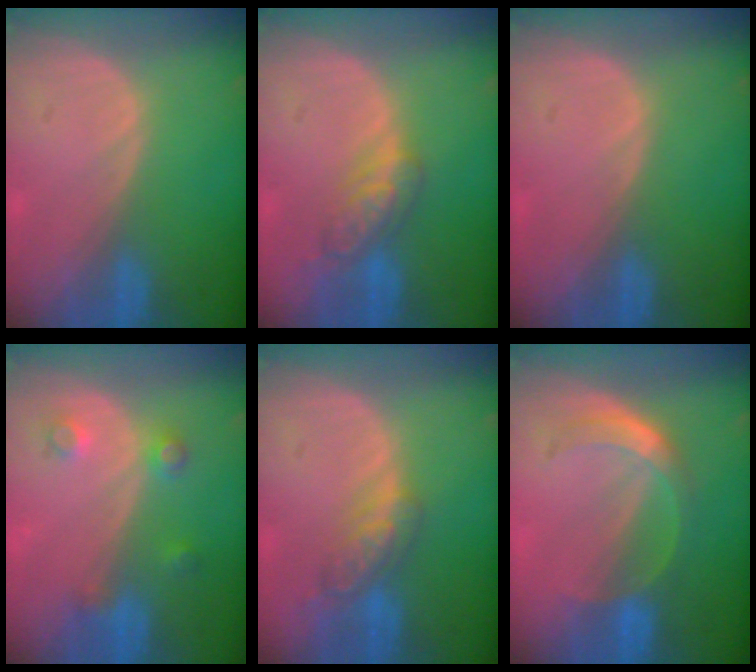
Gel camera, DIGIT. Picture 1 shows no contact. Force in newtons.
{"total": 5.2, "press": 5.1, "slide": 1.3}
{"total": 0.0}
{"total": 3.6, "press": 3.4, "slide": 1.3}
{"total": 5.5, "press": 5.0, "slide": 2.4}
{"total": 5.9, "press": 5.1, "slide": 2.9}